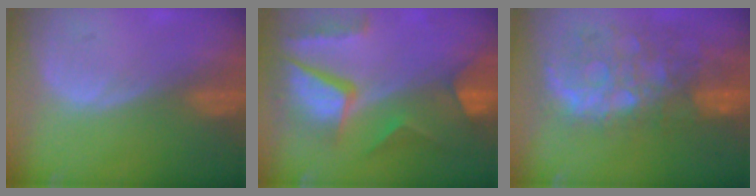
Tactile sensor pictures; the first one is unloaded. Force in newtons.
{"total": 11.0, "press": 9.0, "slide": 6.3}
{"total": 11.2, "press": 9.8, "slide": 5.5}